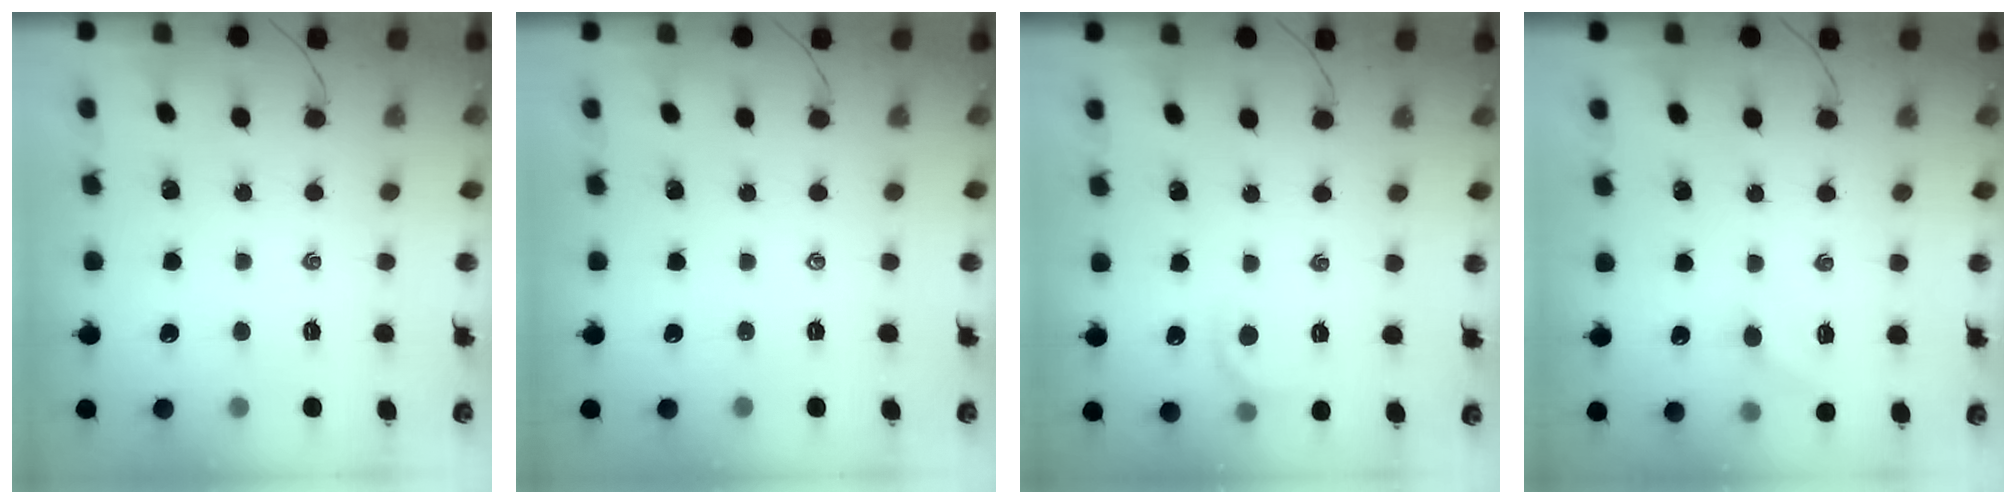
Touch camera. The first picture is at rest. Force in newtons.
{"total": 0.0}
{"total": 6.5, "press": 6.3, "slide": 1.4}
{"total": 5.8, "press": 5.6, "slide": 1.5}